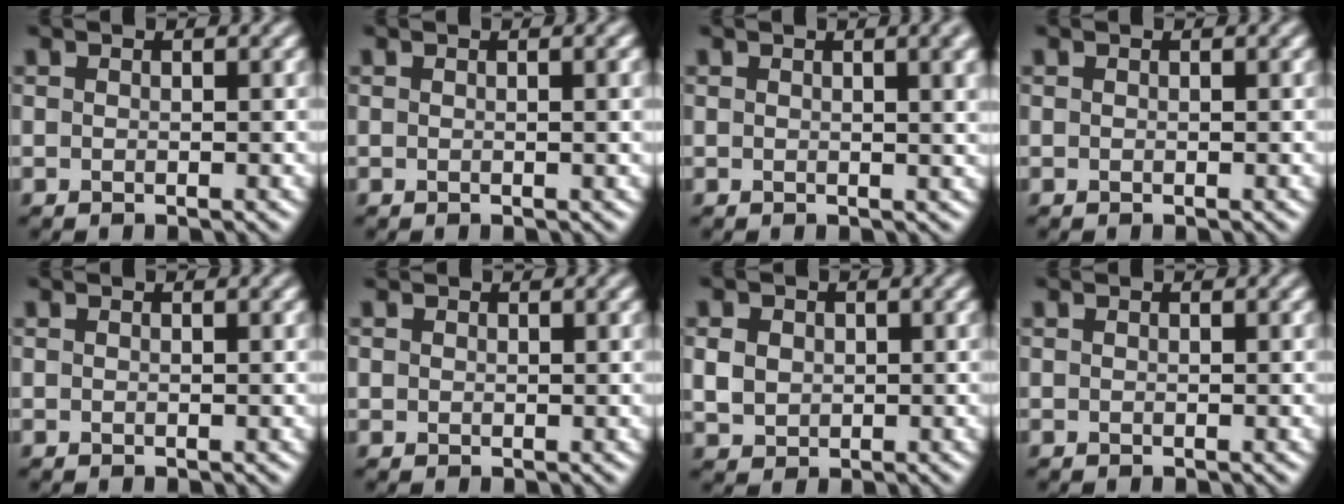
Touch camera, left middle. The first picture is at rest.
{"total": 1.5, "force": [0.3, 0.4, 1.4], "torque": [-0.014, 0.004, 0.002]}
{"total": 4.3, "force": [1.7, 1.7, 3.6], "torque": [-0.030, 0.009, 0.023]}
{"total": 0.0}
{"total": 0.0}
{"total": 1.0, "force": [0.6, 0.7, 0.3], "torque": [-0.005, 0.001, 0.011]}
{"total": 2.5, "force": [0.4, 2.2, 1.2], "torque": [-0.028, -0.002, 0.009]}
{"total": 0.0}